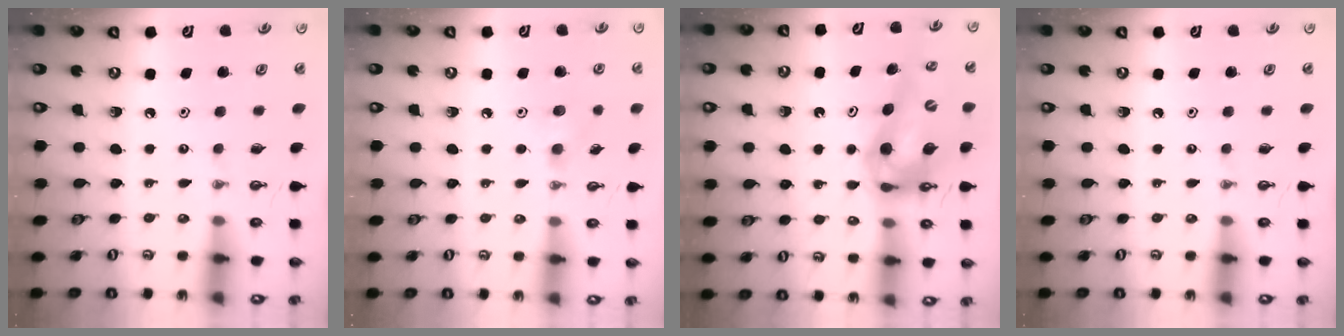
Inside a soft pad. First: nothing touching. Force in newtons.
{"total": 5.4, "press": 5.3, "slide": 1.2}
{"total": 13.7, "press": 13.1, "slide": 4.1}
{"total": 0.0}